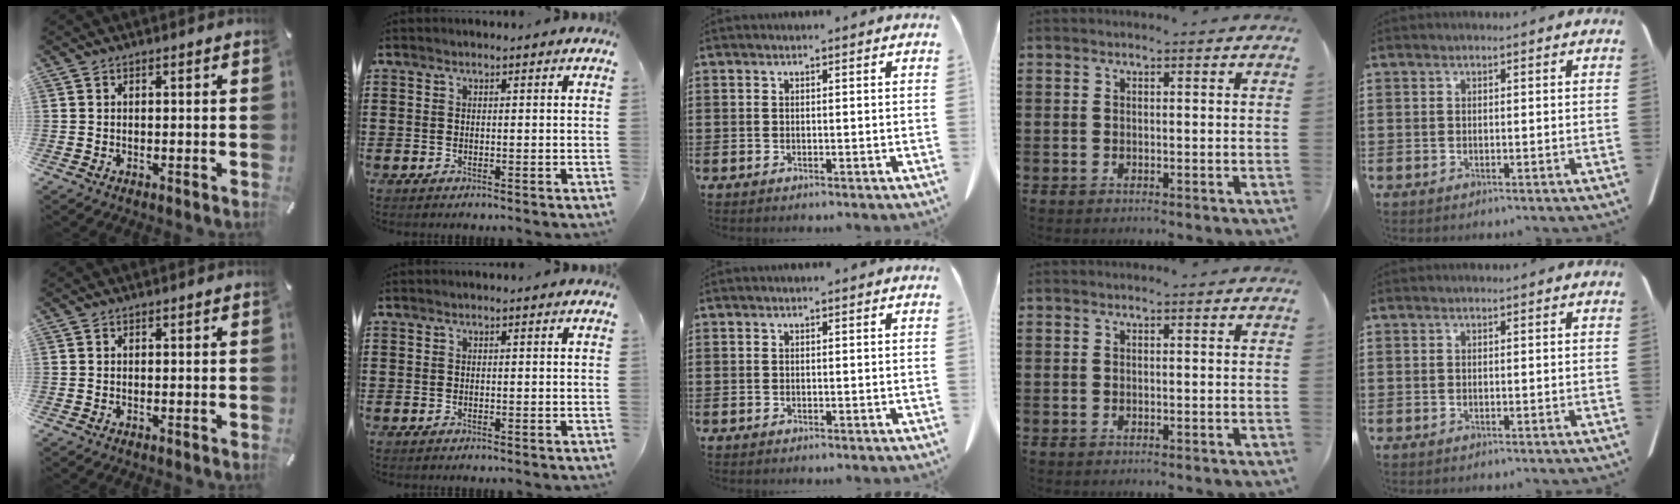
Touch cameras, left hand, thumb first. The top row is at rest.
{}